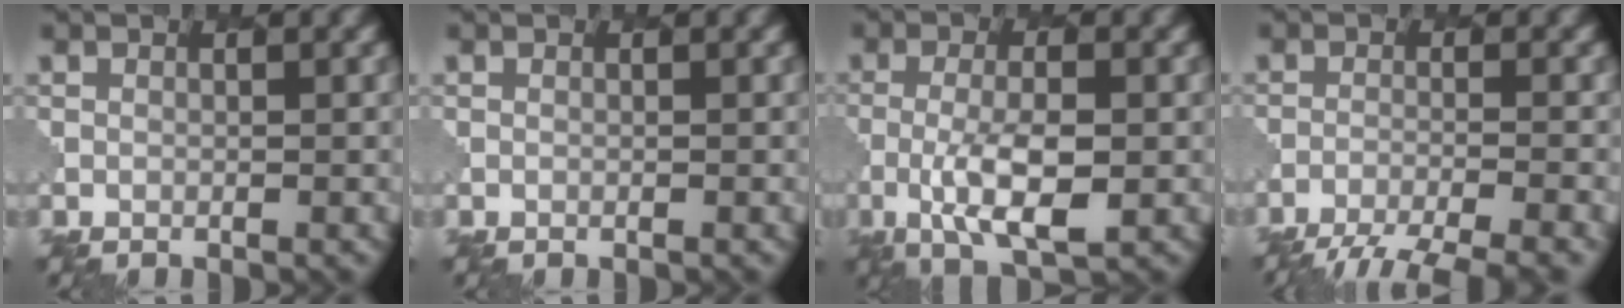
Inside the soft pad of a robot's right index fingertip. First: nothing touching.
{"total": 0.0}
{"total": 5.5, "force": [-1.3, 2.0, 5.0], "torque": [-0.099, -0.007, -0.021]}
{"total": 6.1, "force": [-5.1, 1.1, 3.3], "torque": [-0.054, -0.018, -0.079]}